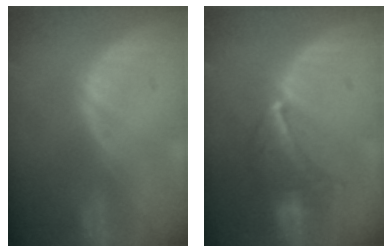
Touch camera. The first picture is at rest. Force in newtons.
{"total": 6.8, "press": 6.2, "slide": 2.8}